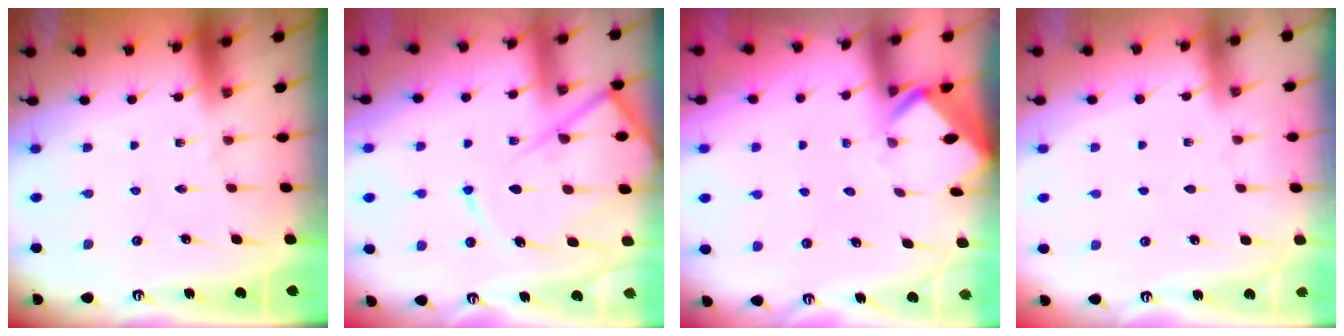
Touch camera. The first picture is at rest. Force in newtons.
{"total": 13.6, "press": 13.5, "slide": 1.2}
{"total": 2.8, "press": 2.8, "slide": 0.3}
{"total": 2.9, "press": 2.8, "slide": 0.4}